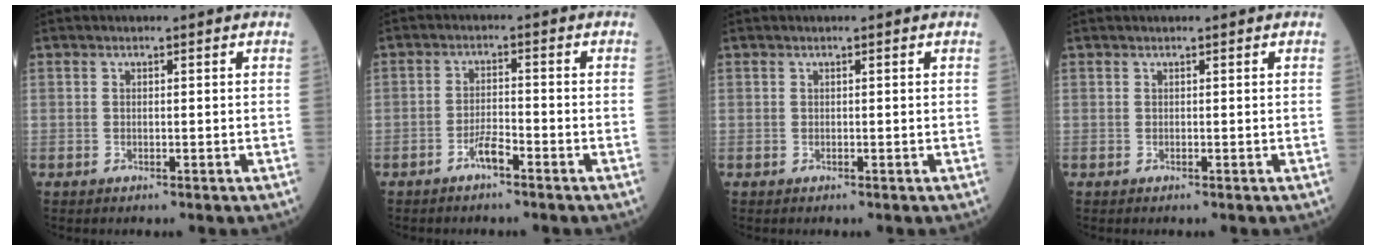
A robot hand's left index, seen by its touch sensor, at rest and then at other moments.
{"total": 2.9, "force": [-2.1, 0.4, 1.8], "torque": [-0.039, 0.001, -0.041]}
{"total": 0.0}
{"total": 0.0}